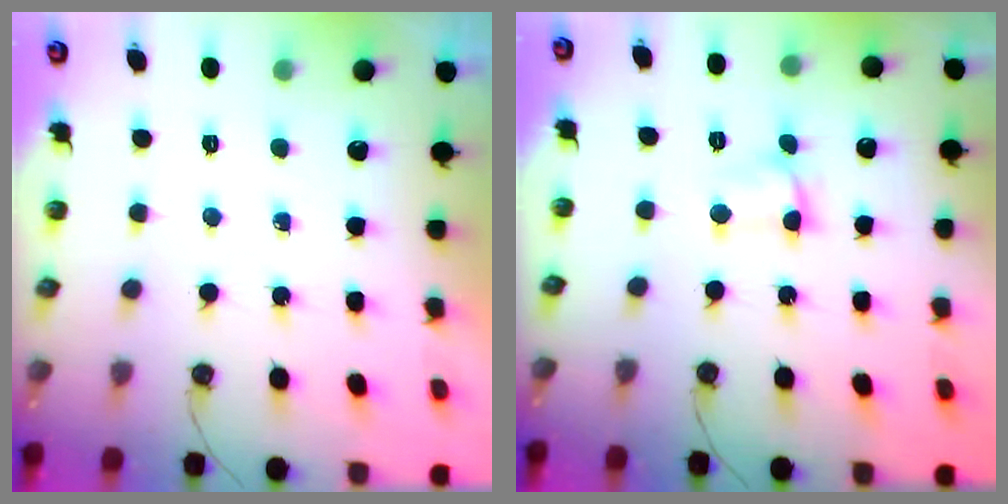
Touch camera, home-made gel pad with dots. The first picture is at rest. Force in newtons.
{"total": 2.1, "press": 2.0, "slide": 0.5}